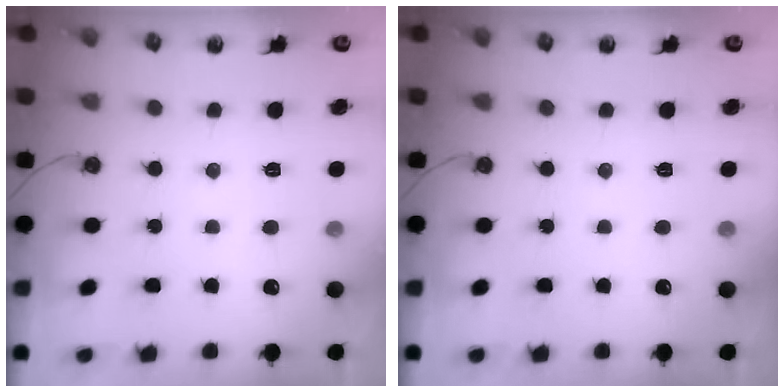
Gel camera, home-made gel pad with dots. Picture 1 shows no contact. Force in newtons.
{"total": 0.0}